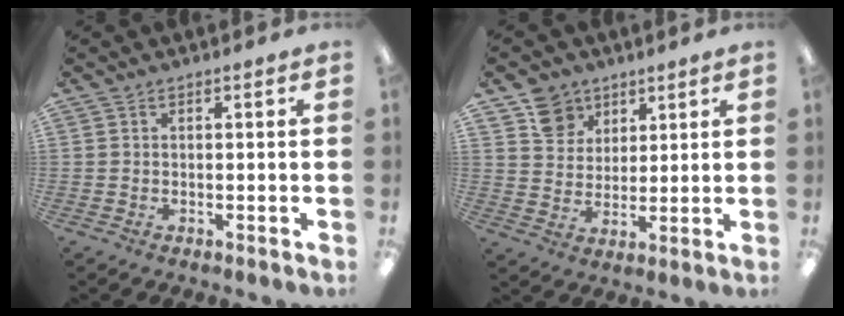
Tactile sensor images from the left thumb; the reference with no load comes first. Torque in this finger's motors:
{"motor_torque": [0.63, 0.50, 0.51, -0.41, -0.01]}